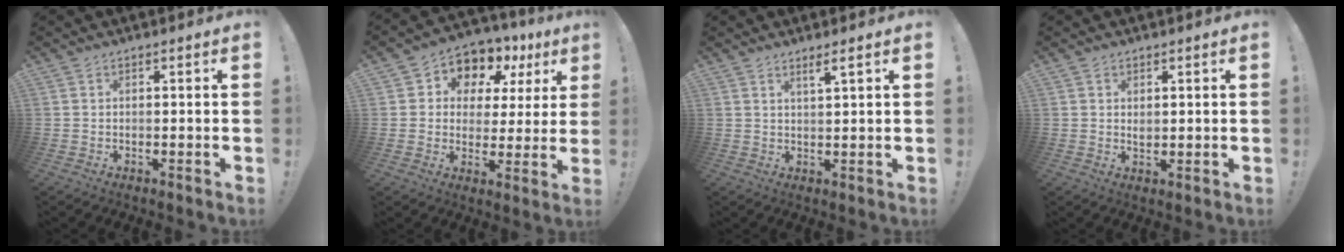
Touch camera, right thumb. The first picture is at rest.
{"total": 8.4, "force": [4.8, 6.2, 3.0], "torque": [-0.041, -0.047, 0.087]}
{"total": 3.1, "force": [2.1, 0.0, 2.3], "torque": [-0.041, -0.009, 0.033]}
{"total": 1.6, "force": [0.9, 1.2, 0.7], "torque": [-0.005, -0.002, 0.014]}